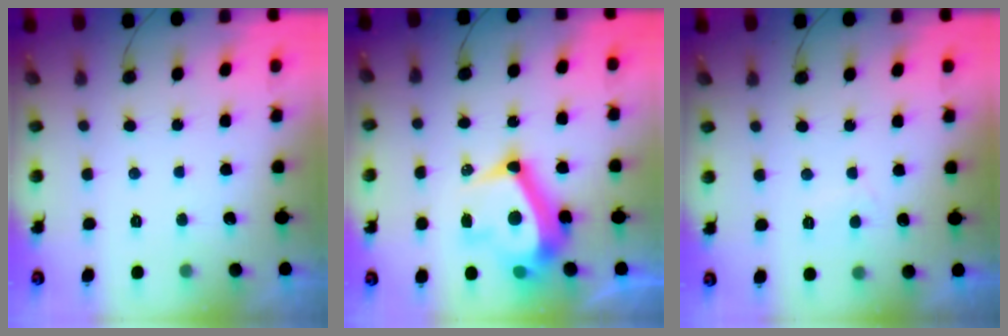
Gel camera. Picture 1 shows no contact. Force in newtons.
{"total": 12.8, "press": 12.5, "slide": 2.9}
{"total": 1.2, "press": 1.2, "slide": 0.3}